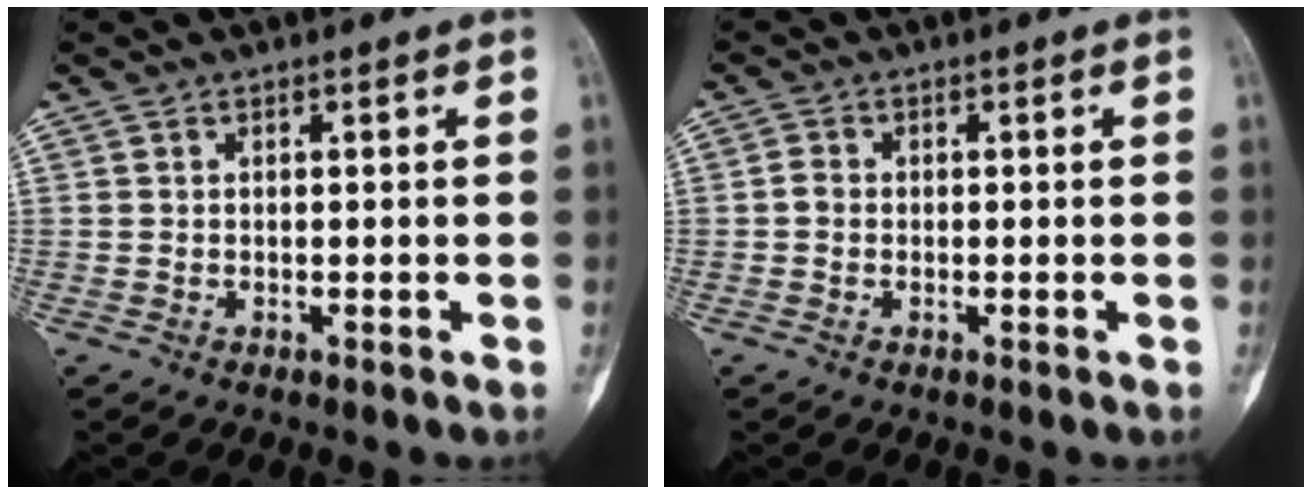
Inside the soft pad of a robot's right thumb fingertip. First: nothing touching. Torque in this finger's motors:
{"motor_torque": [-0.01, 0.01, 0.12, -0.14, -0.05]}